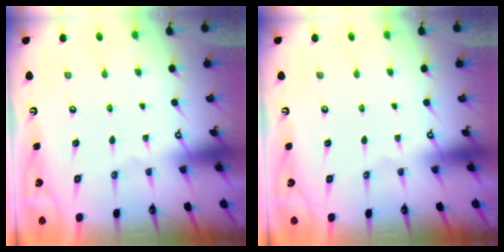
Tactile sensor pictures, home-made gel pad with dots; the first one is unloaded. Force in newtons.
{"total": 0.0}